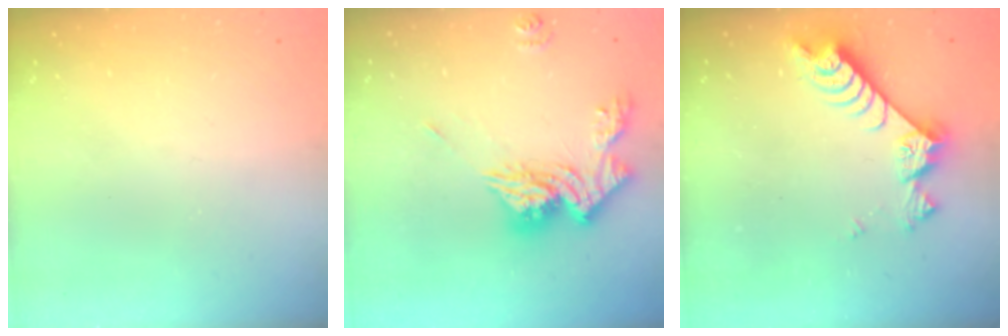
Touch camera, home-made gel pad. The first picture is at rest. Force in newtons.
{"total": 14.4, "press": 14.4, "slide": 1.5}
{"total": 7.6, "press": 7.5, "slide": 1.0}